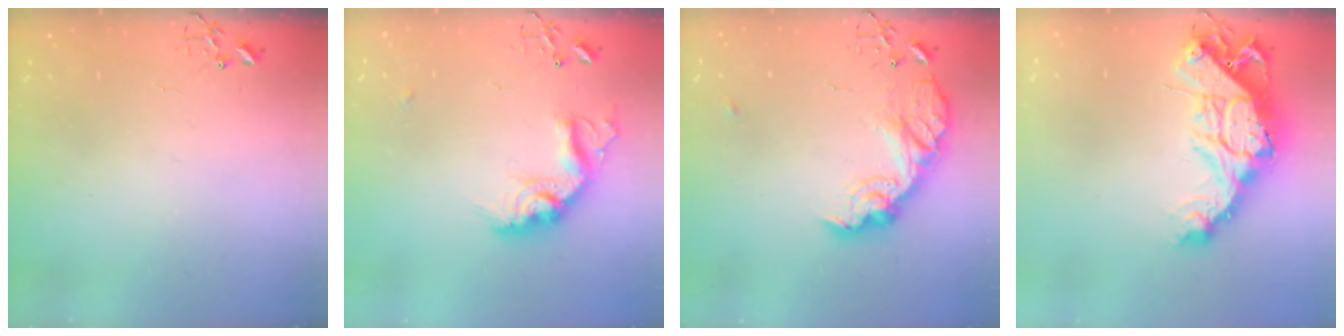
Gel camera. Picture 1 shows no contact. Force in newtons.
{"total": 16.9, "press": 16.9, "slide": 1.2}
{"total": 15.7, "press": 15.7, "slide": 1.0}
{"total": 18.5, "press": 18.4, "slide": 2.0}